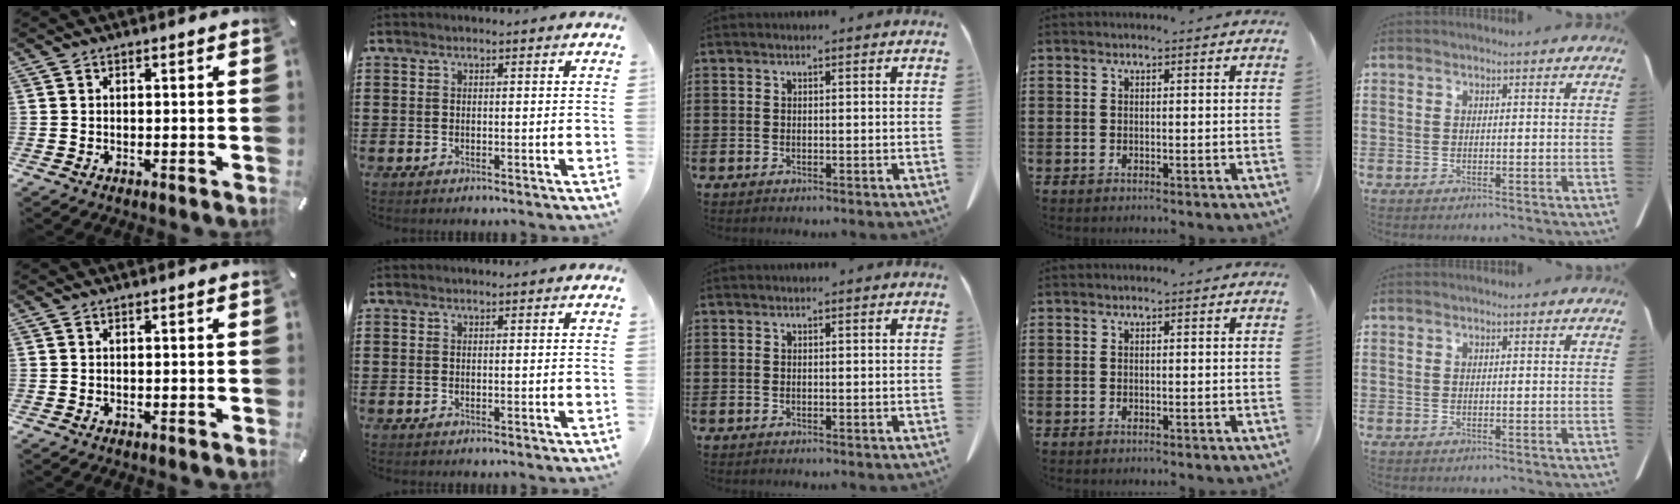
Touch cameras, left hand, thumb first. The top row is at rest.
{}